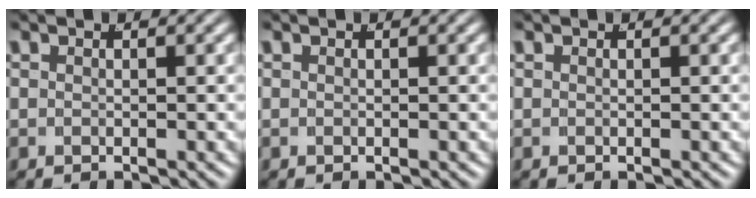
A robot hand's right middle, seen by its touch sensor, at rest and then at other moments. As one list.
[{"total": 0.0}, {"total": 0.0}]